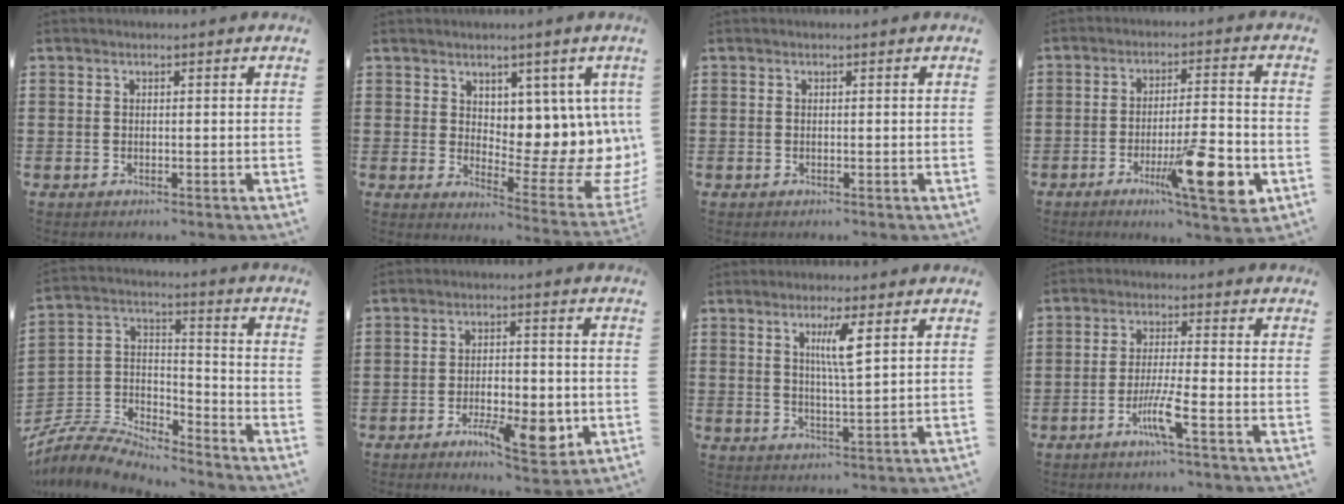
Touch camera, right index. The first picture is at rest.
{"total": 6.6, "force": [4.0, 3.8, 3.7], "torque": [-0.058, -0.049, 0.072]}
{"total": 0.0}
{"total": 12.1, "force": [-4.7, 1.9, 11.0], "torque": [-0.183, -0.004, -0.077]}
{"total": 7.0, "force": [-6.6, 1.5, 1.5], "torque": [-0.054, -0.007, -0.138]}
{"total": 7.9, "force": [-3.1, 3.2, 6.5], "torque": [-0.107, -0.004, -0.051]}
{"total": 4.8, "force": [2.0, 0.3, 4.4], "torque": [-0.092, 0.000, 0.030]}
{"total": 8.4, "force": [-3.8, 0.0, 7.4], "torque": [-0.149, -0.016, -0.072]}